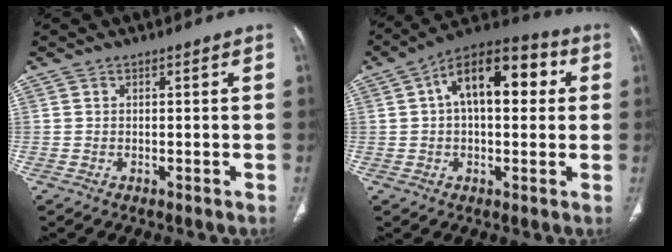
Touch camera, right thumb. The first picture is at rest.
{"total": 16.0, "force": [3.5, 8.3, 13.2], "torque": [-0.179, 0.036, 0.046]}